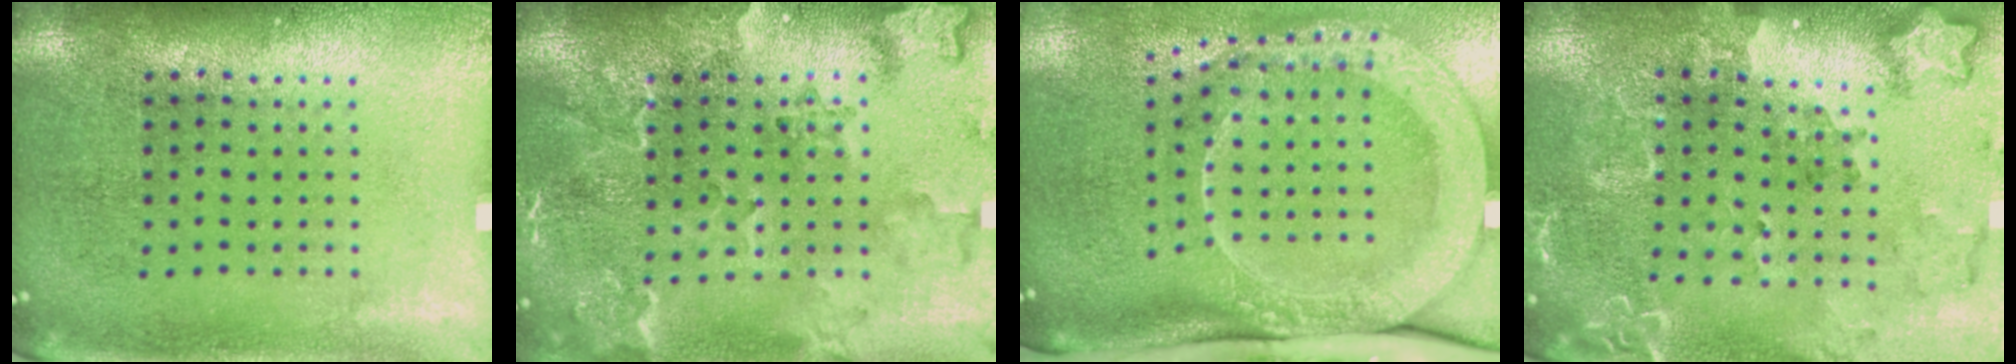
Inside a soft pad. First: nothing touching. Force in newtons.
{"total": 2.4, "press": 2.2, "slide": 1.0}
{"total": 3.1, "press": 2.3, "slide": 2.1}
{"total": 2.0, "press": 1.9, "slide": 0.5}